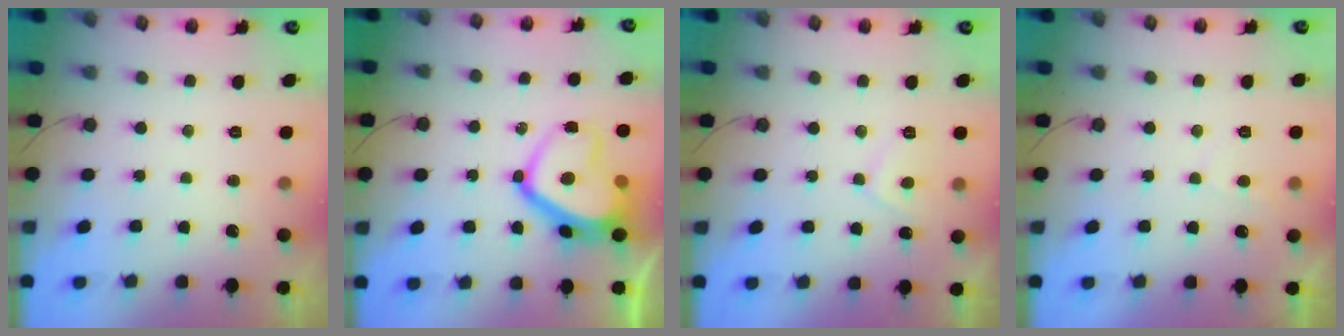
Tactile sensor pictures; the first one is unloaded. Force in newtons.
{"total": 14.6, "press": 14.6, "slide": 1.3}
{"total": 4.0, "press": 3.9, "slide": 0.7}
{"total": 2.4, "press": 2.3, "slide": 0.6}